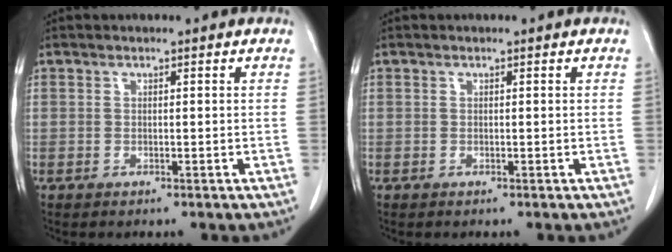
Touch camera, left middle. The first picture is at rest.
{"total": 0.0}